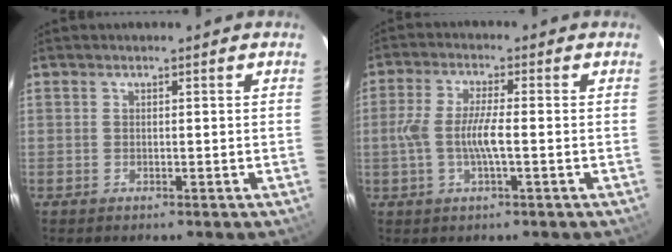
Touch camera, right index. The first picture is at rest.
{"total": 6.9, "force": [-1.2, 1.1, 6.7], "torque": [-0.134, 0.000, -0.025]}